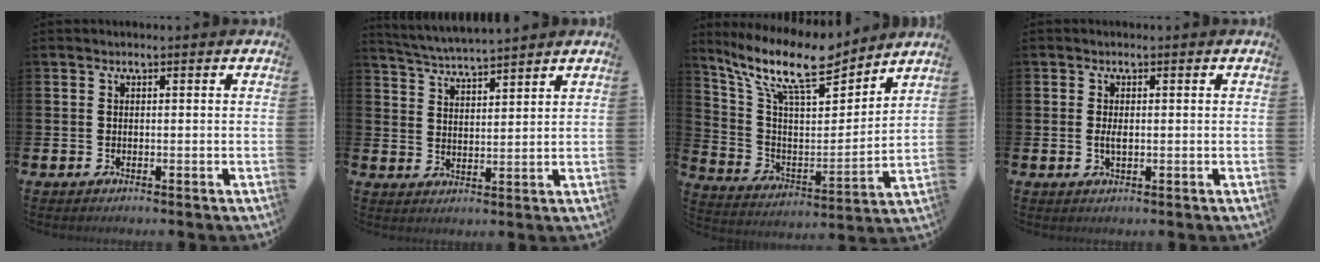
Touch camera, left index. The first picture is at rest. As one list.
[{"total": 4.5, "force": [4.4, -0.3, 0.4], "torque": [-0.029, -0.028, 0.079]}, {"total": 12.7, "force": [10.4, 3.5, 6.4], "torque": [-0.156, -0.060, 0.179]}, {"total": 1.5, "force": [0.1, 0.6, 1.4], "torque": [-0.028, 0.003, 0.000]}]